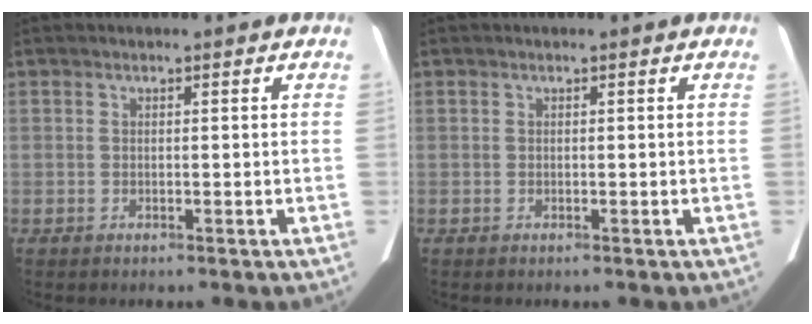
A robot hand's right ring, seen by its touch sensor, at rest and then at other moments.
{"total": 0.0}